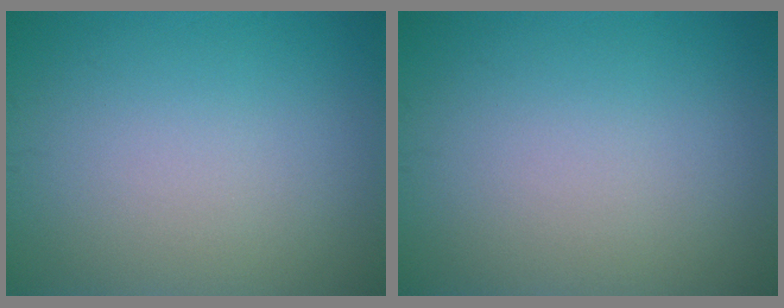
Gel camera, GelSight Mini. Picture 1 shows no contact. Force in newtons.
{"total": 0.0}